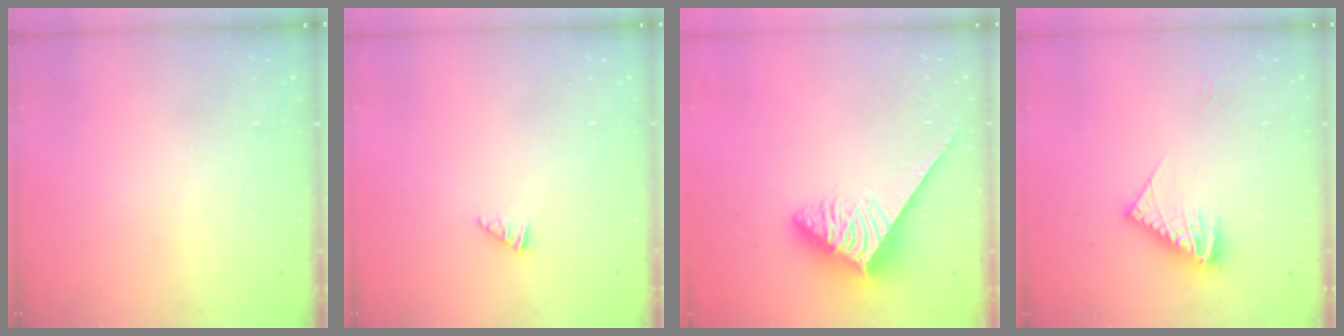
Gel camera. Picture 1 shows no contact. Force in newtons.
{"total": 1.2, "press": 1.1, "slide": 0.2}
{"total": 3.8, "press": 3.8, "slide": 0.4}
{"total": 10.4, "press": 10.4, "slide": 0.8}